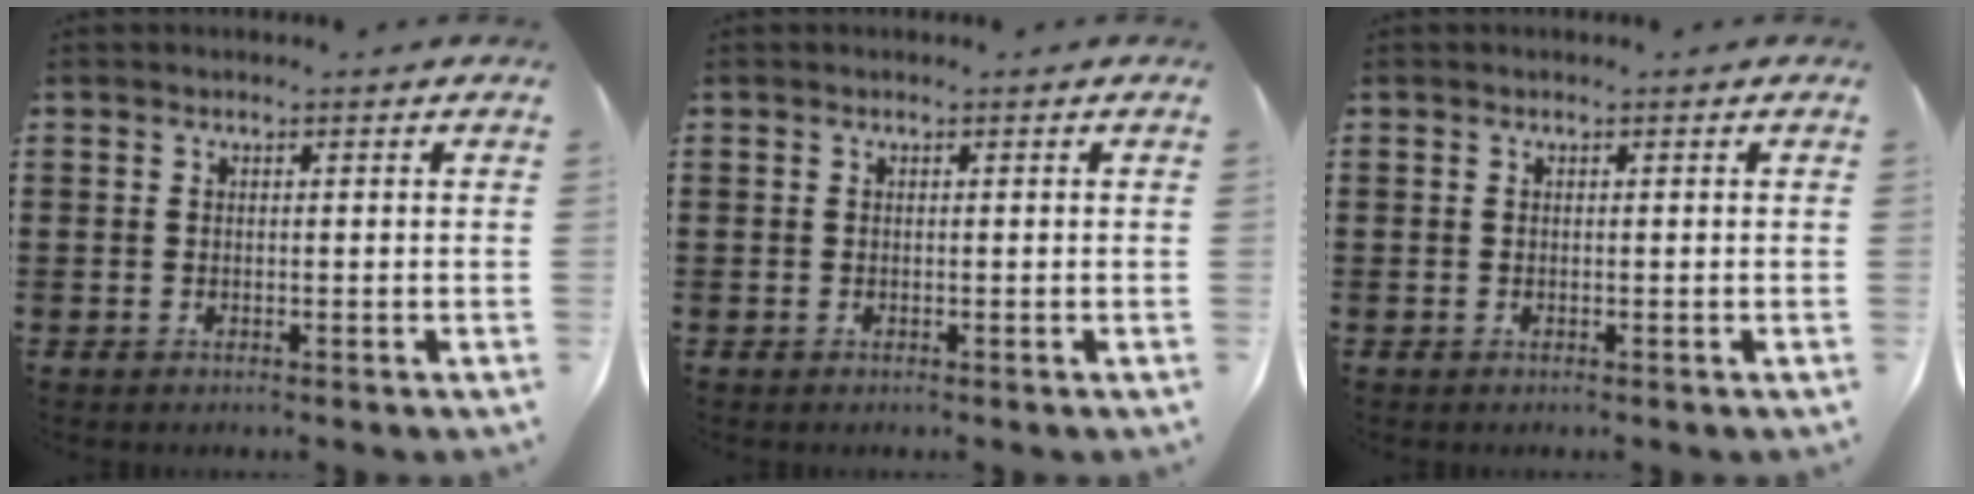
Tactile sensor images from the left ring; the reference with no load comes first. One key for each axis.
{"total": 0.0}
{"total": 0.0}